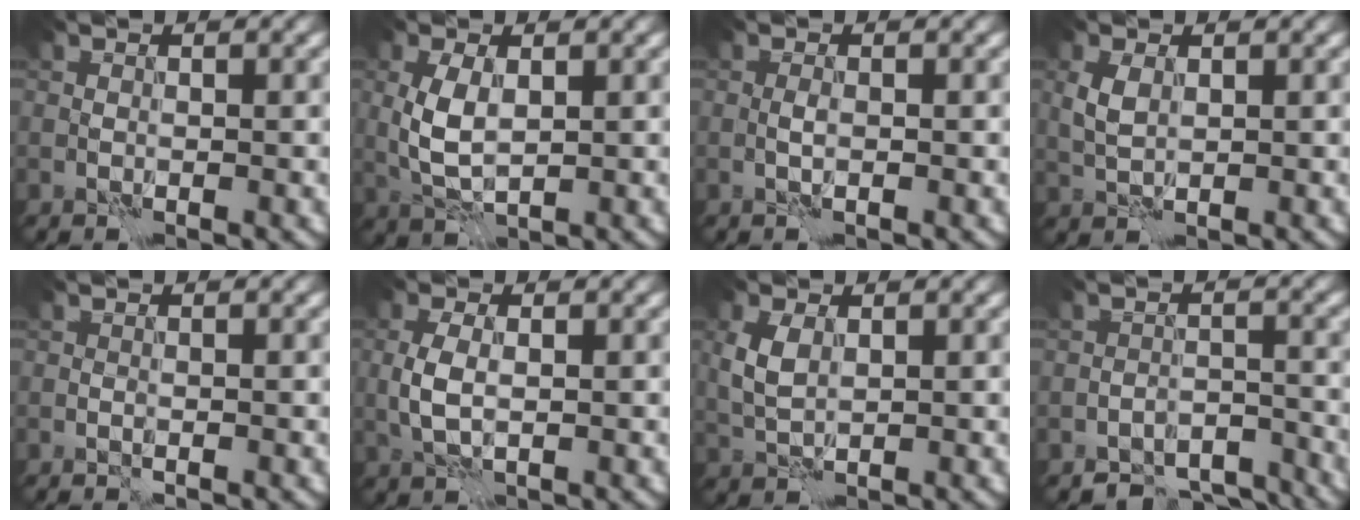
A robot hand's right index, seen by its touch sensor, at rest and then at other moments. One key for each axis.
{"total": 3.5, "fx": 0.7, "fy": 1.8, "fz": 2.9, "tx": -0.070, "ty": 0.002, "tz": 0.018}
{"total": 0.6, "fx": -0.2, "fy": 0.0, "fz": 0.5, "tx": -0.012, "ty": 0.001, "tz": -0.006}
{"total": 1.8, "fx": 0.7, "fy": 1.1, "fz": 1.3, "tx": -0.034, "ty": 0.002, "tz": 0.018}
{"total": 0.0}
{"total": 2.5, "fx": 0.1, "fy": 1.4, "fz": 2.1, "tx": -0.052, "ty": -0.002, "tz": 0.005}
{"total": 2.6, "fx": 0.9, "fy": 1.5, "fz": 1.9, "tx": -0.050, "ty": 0.003, "tz": 0.020}
{"total": 5.8, "fx": -5.4, "fy": 2.0, "fz": 1.0, "tx": 0.000, "ty": -0.004, "tz": -0.078}